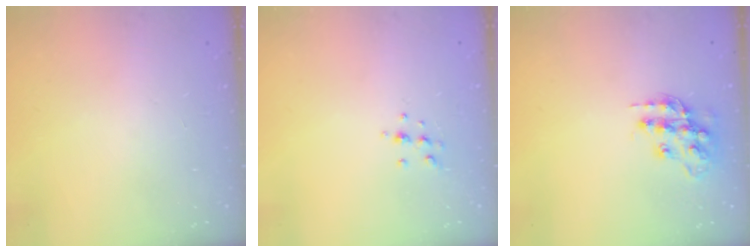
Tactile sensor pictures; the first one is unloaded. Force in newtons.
{"total": 5.5, "press": 5.3, "slide": 1.5}
{"total": 14.2, "press": 14.2, "slide": 0.9}